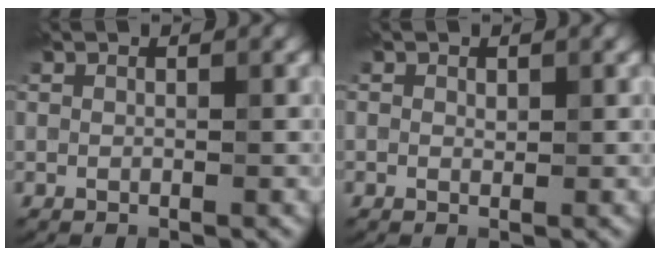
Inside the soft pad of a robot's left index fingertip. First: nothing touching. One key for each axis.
{"total": 0.6, "fx": 0.2, "fy": 0.4, "fz": 0.3, "tx": -0.005, "ty": -0.001, "tz": 0.001}